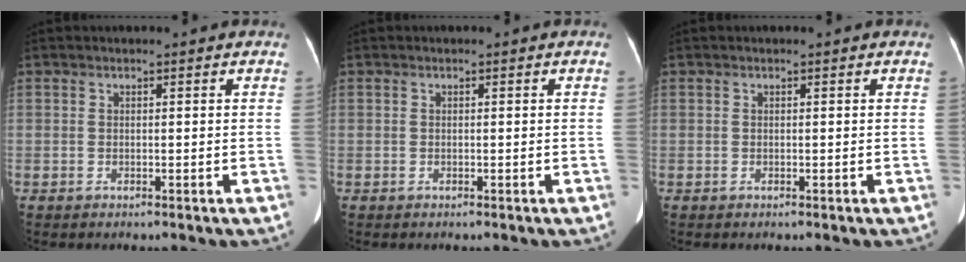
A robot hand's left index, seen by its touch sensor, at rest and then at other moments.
{"total": 0.0}
{"total": 0.0}